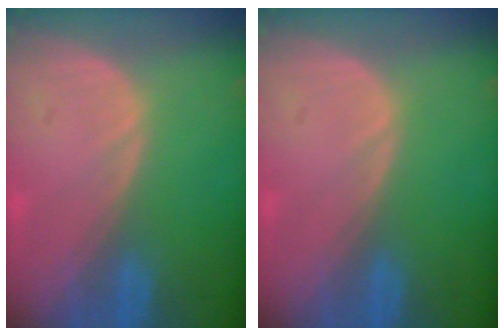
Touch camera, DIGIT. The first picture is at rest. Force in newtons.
{"total": 0.0}